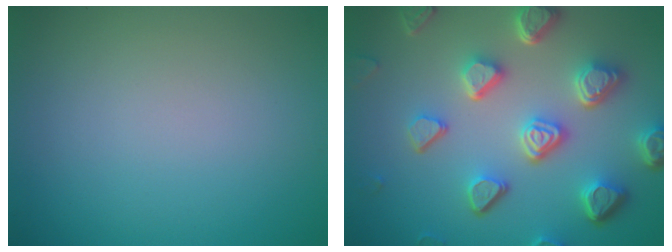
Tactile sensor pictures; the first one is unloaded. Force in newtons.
{"total": 7.3, "press": 5.6, "slide": 4.7}